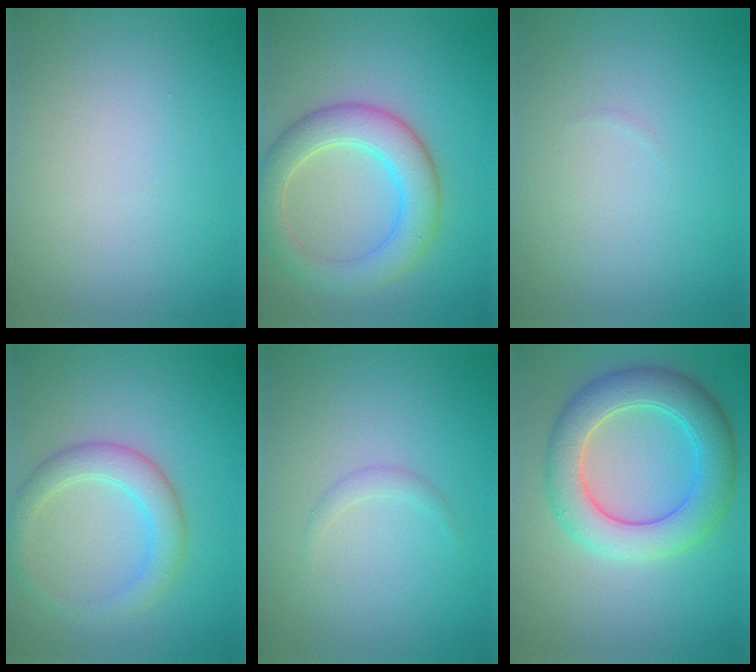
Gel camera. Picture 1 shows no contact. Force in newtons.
{"total": 5.7, "press": 5.7, "slide": 0.6}
{"total": 0.0}
{"total": 3.6, "press": 3.6, "slide": 0.3}
{"total": 0.8, "press": 0.8, "slide": 0.0}
{"total": 6.5, "press": 6.5, "slide": 0.3}